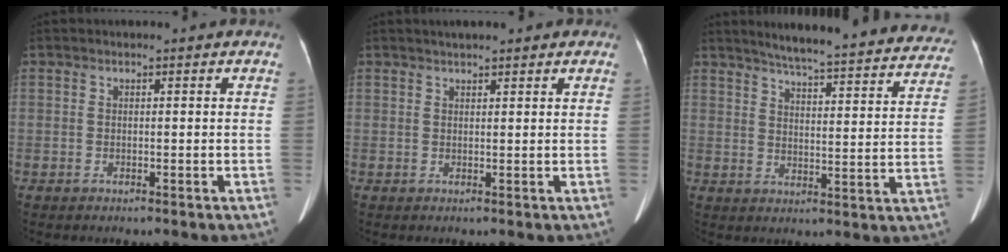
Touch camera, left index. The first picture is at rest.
{"total": 3.1, "force": [2.4, 0.7, 1.8], "torque": [-0.024, 0.019, 0.034]}
{"total": 26.5, "force": [24.1, 3.2, 10.6], "torque": [-0.145, -0.045, 0.288]}